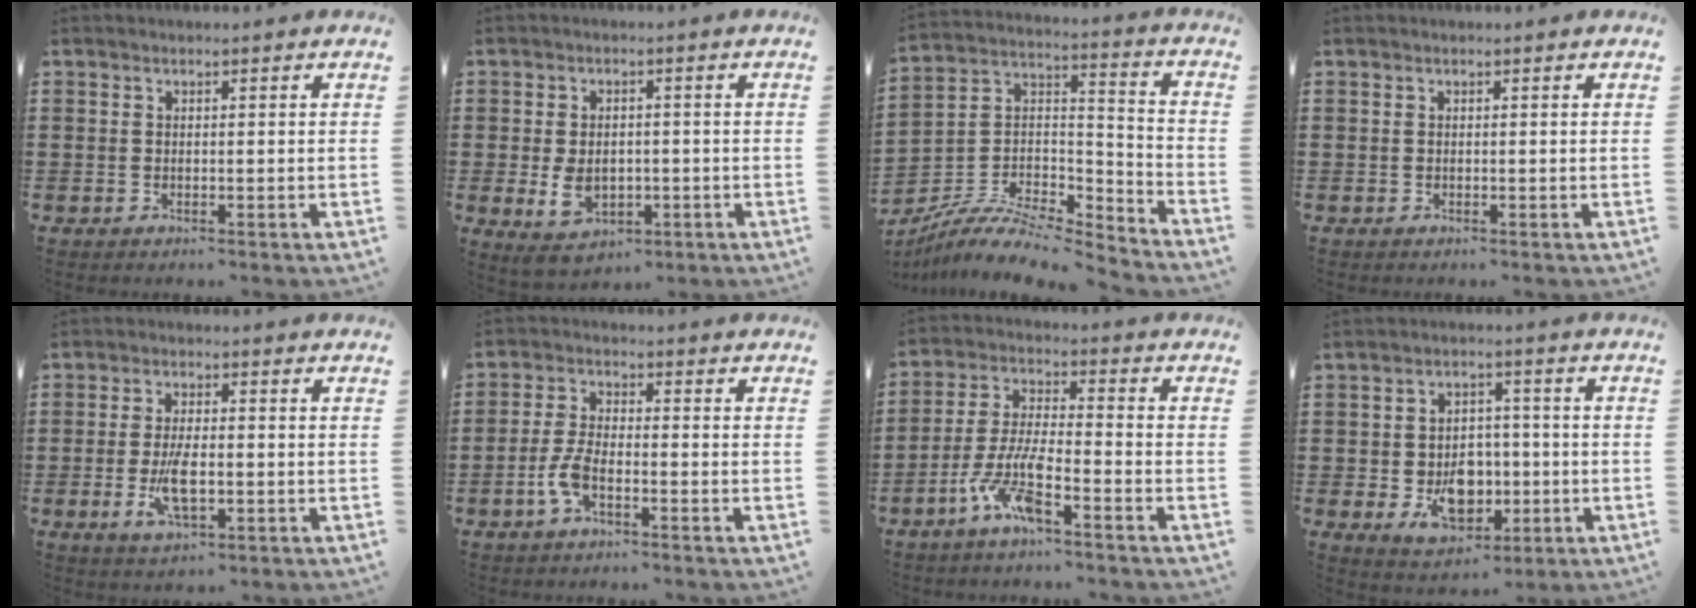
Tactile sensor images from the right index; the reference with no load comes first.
{"total": 5.0, "force": [-1.0, 3.5, 3.5], "torque": [-0.074, -0.004, -0.021]}
{"total": 8.5, "force": [-7.1, 2.9, 3.7], "torque": [-0.077, 0.010, -0.141]}
{"total": 0.0}
{"total": 5.9, "force": [-1.2, 2.2, 5.3], "torque": [-0.120, -0.009, -0.026]}
{"total": 4.6, "force": [-2.1, 1.4, 3.8], "torque": [-0.100, -0.009, -0.047]}
{"total": 8.5, "force": [-5.4, 1.4, 6.4], "torque": [-0.159, -0.015, -0.106]}
{"total": 7.5, "force": [-1.4, 5.6, 4.7], "torque": [-0.072, 0.002, -0.023]}